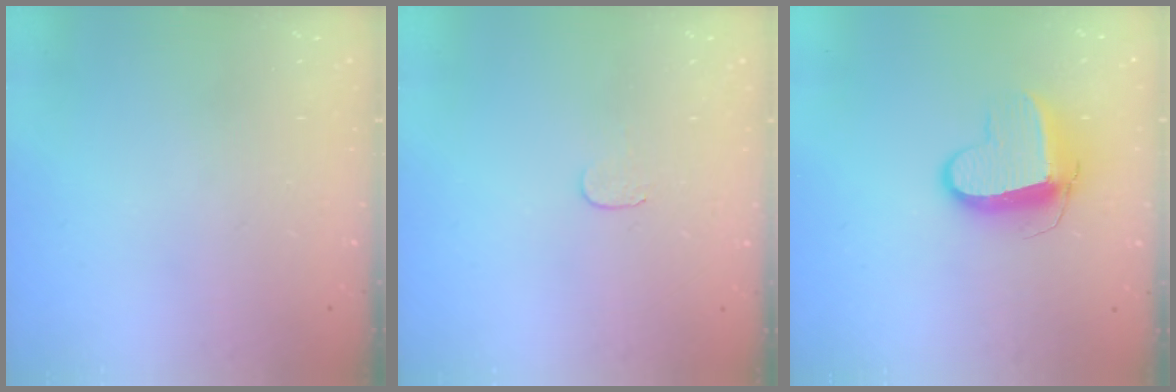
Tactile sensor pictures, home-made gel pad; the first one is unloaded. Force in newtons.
{"total": 3.8, "press": 3.8, "slide": 0.4}
{"total": 10.3, "press": 10.3, "slide": 0.5}